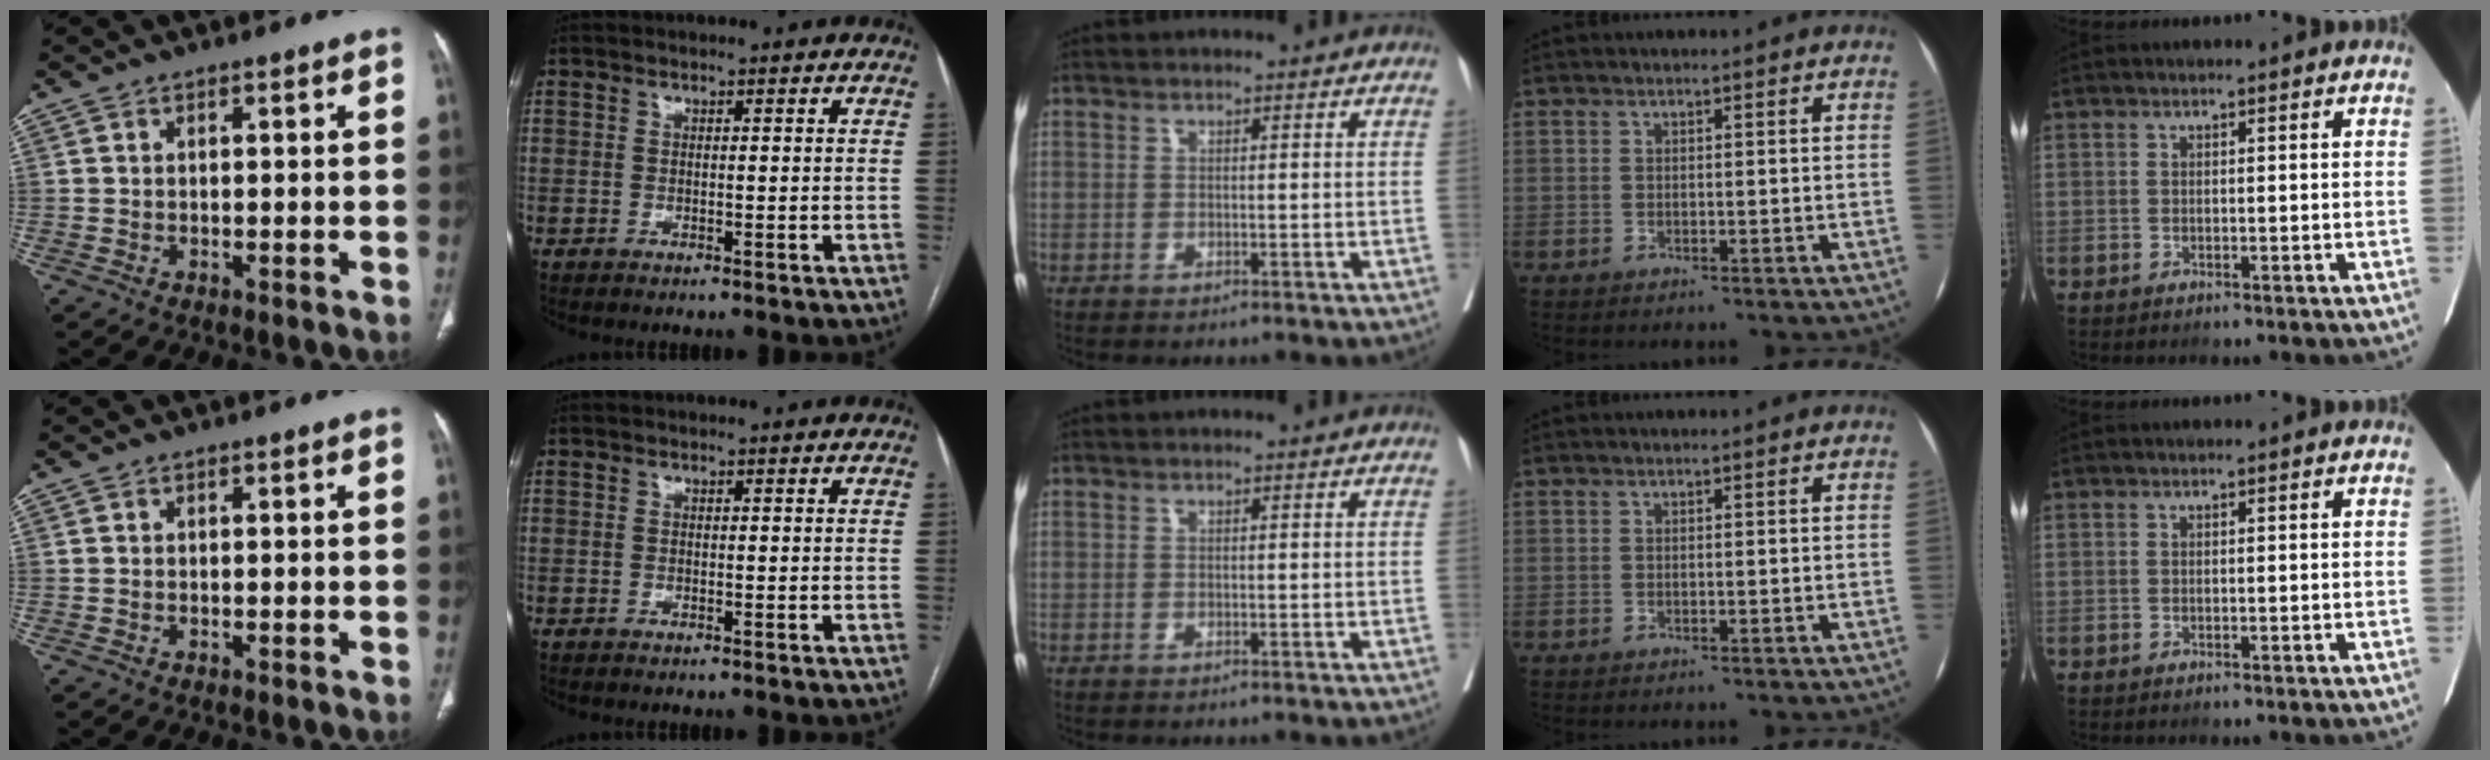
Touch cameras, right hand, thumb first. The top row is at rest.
{}